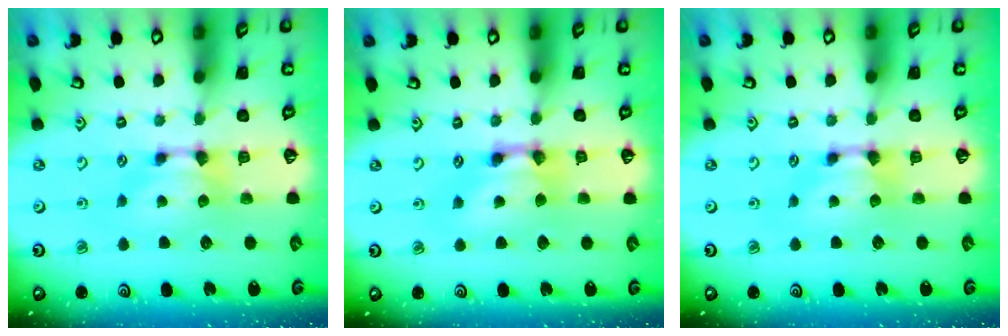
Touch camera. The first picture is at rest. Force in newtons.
{"total": 2.6, "press": 2.6, "slide": 0.2}
{"total": 0.6, "press": 0.0, "slide": 0.6}